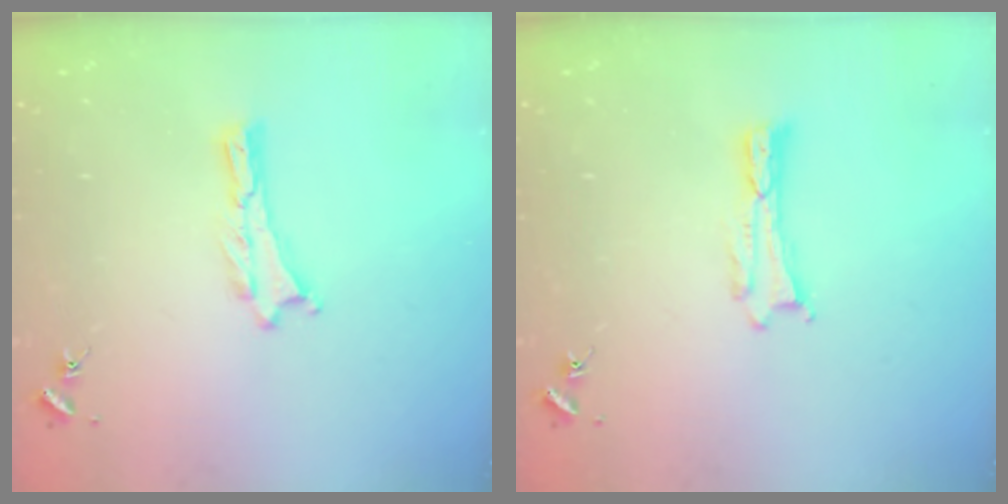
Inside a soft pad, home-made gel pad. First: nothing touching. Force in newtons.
{"total": 0.0}